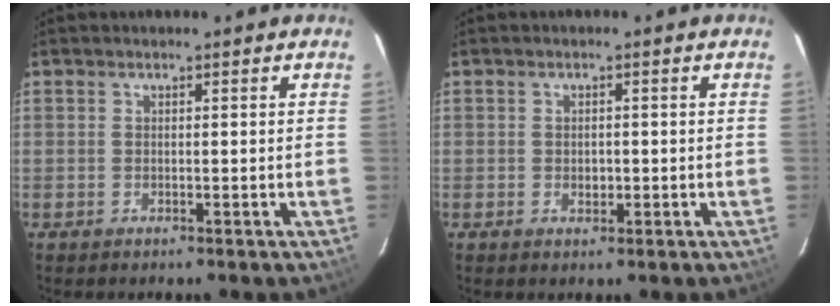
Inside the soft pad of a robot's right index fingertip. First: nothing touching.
{"total": 1.7, "force": [-0.4, 1.2, 1.1], "torque": [-0.017, 0.001, -0.007]}